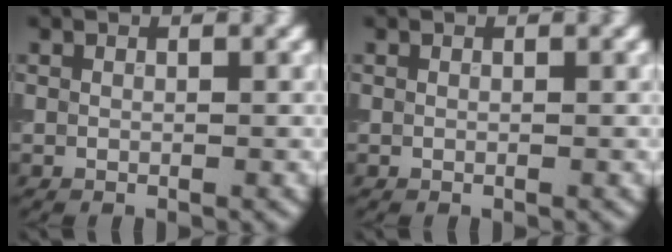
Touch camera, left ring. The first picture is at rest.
{"total": 0.0}